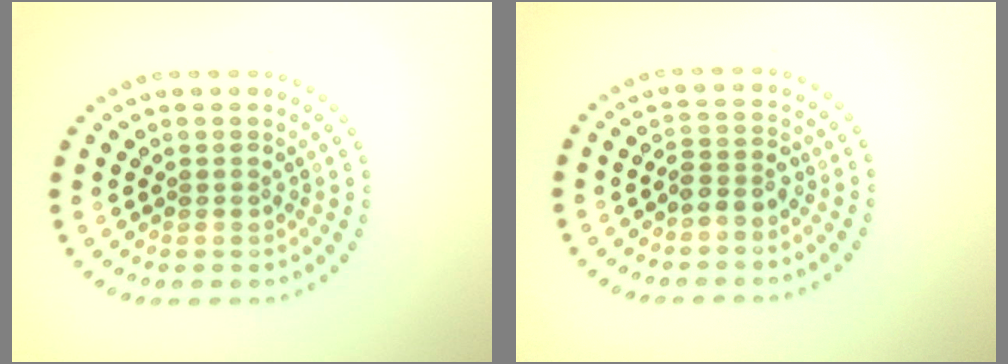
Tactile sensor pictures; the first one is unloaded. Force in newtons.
{"total": 2.0, "press": 1.7, "slide": 1.2}